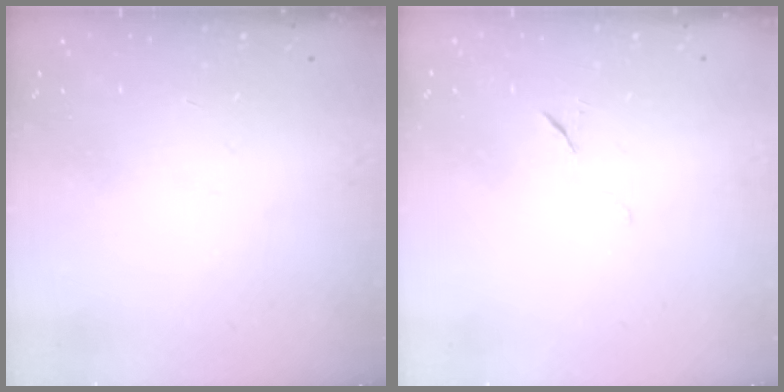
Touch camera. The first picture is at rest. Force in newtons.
{"total": 3.8, "press": 3.4, "slide": 1.7}